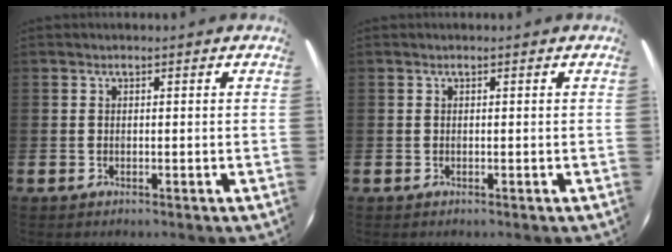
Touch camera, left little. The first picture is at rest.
{"total": 0.0}